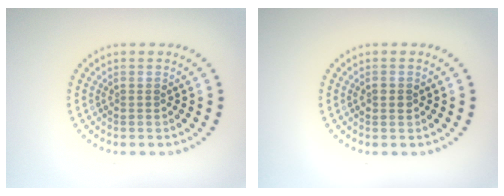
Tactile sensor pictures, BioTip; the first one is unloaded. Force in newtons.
{"total": 1.3, "press": 1.3, "slide": 0.1}